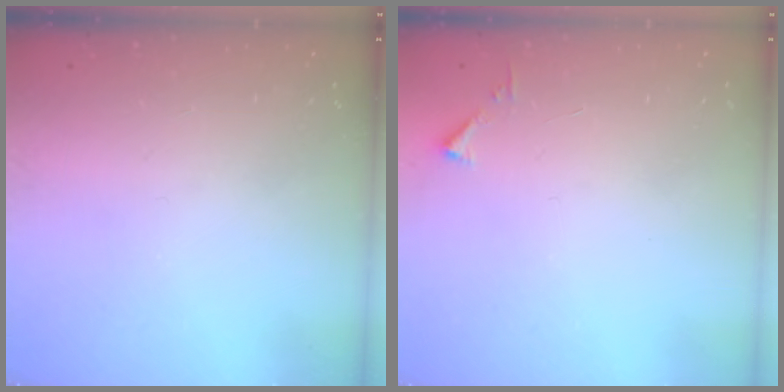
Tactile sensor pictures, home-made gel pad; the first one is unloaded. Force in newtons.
{"total": 3.1, "press": 3.1, "slide": 0.4}